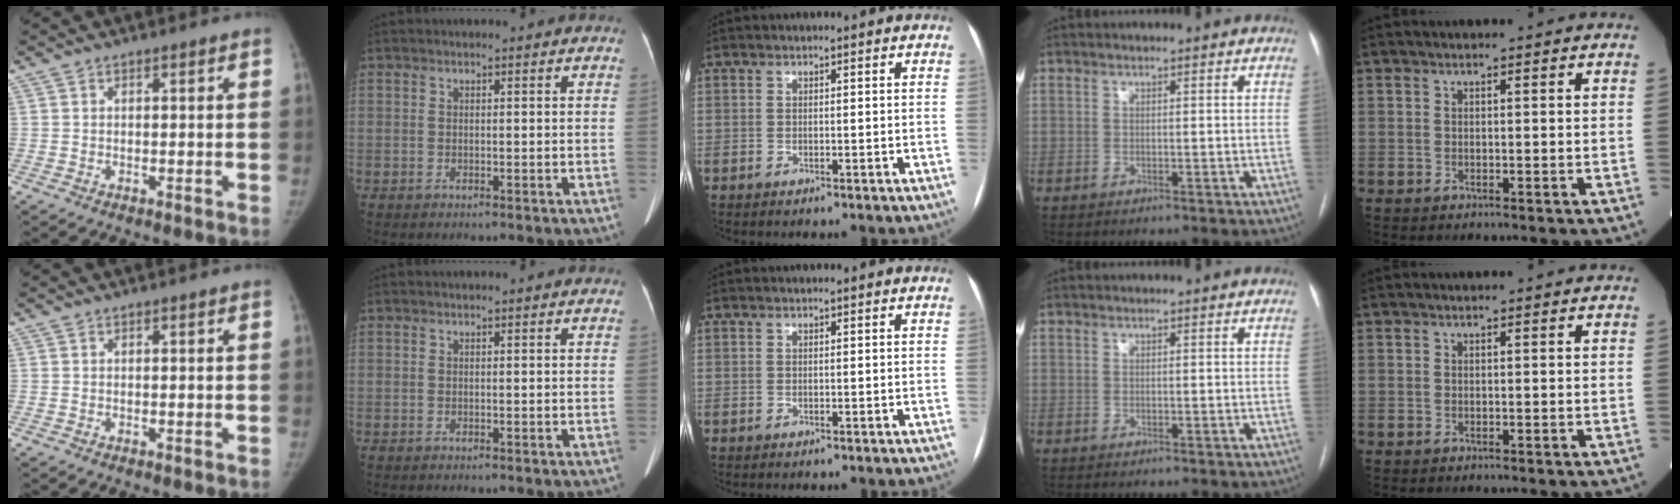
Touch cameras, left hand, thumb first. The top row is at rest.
{}